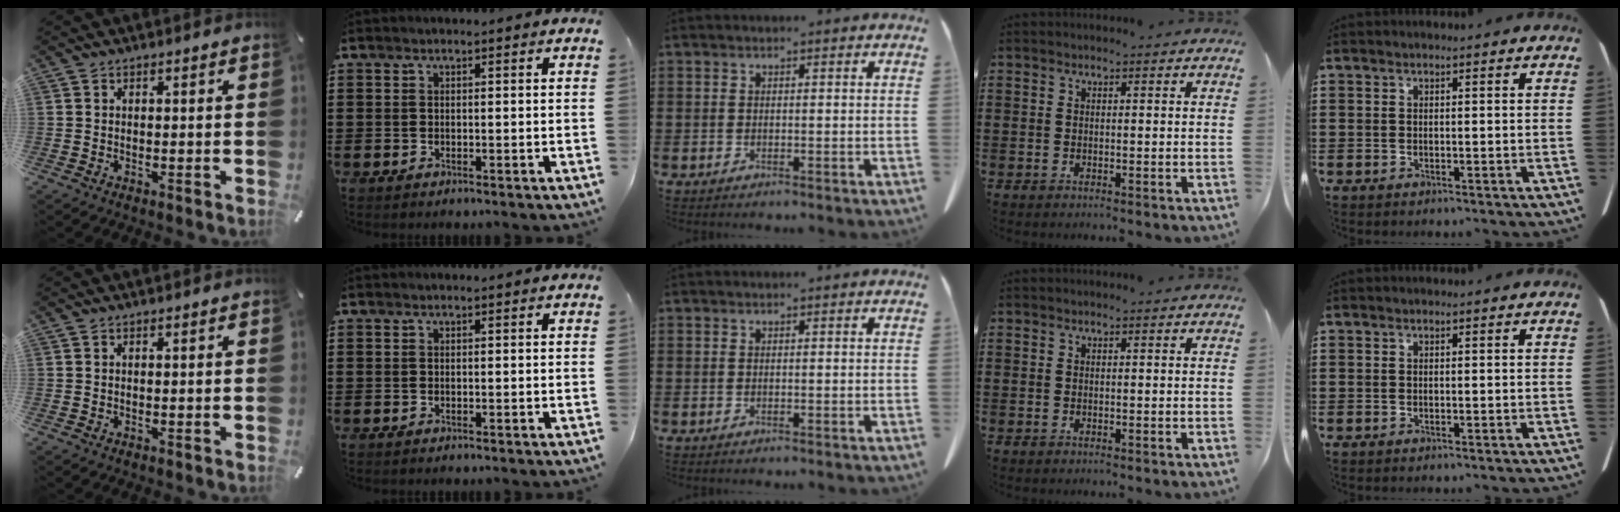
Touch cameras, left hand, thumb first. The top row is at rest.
{}